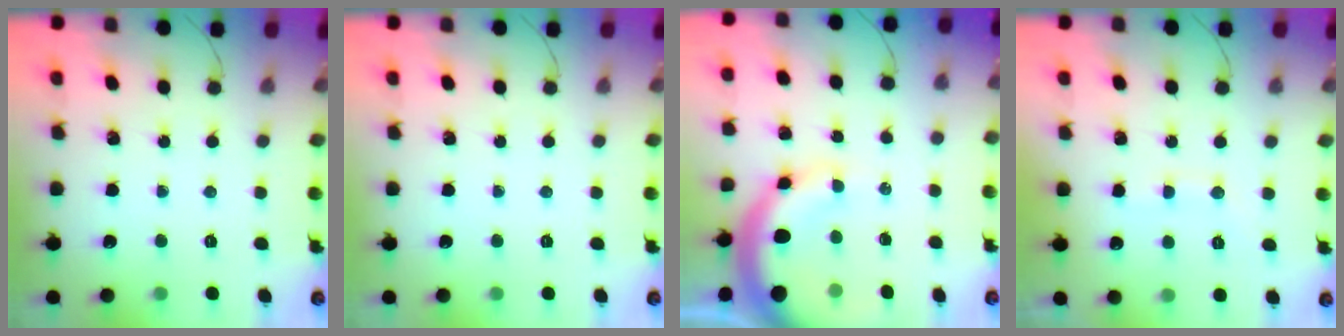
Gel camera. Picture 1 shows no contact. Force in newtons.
{"total": 0.0}
{"total": 12.1, "press": 11.9, "slide": 2.2}
{"total": 6.7, "press": 6.6, "slide": 1.3}